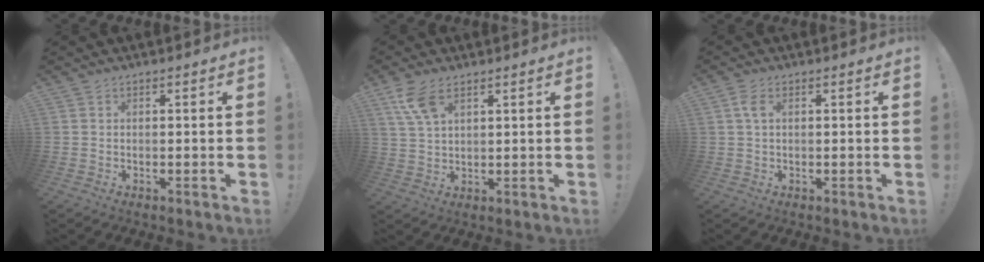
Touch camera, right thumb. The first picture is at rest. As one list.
[{"total": 8.0, "force": [4.6, 3.4, 5.5], "torque": [-0.096, -0.016, 0.089]}, {"total": 3.2, "force": [0.9, 1.5, 2.7], "torque": [-0.063, 0.003, 0.014]}]